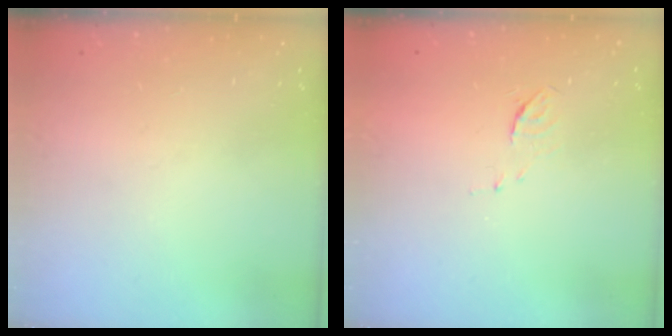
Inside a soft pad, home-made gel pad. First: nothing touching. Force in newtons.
{"total": 4.1, "press": 4.1, "slide": 0.2}